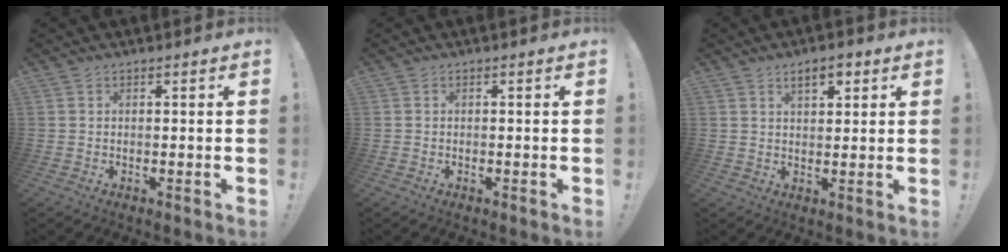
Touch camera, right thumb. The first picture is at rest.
{"total": 0.0}
{"total": 4.9, "force": [2.9, 2.3, 3.2], "torque": [-0.045, -0.005, 0.049]}